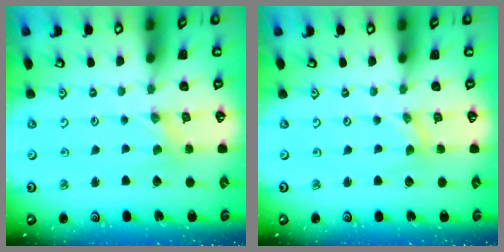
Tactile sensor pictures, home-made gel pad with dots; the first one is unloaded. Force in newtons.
{"total": 0.0}